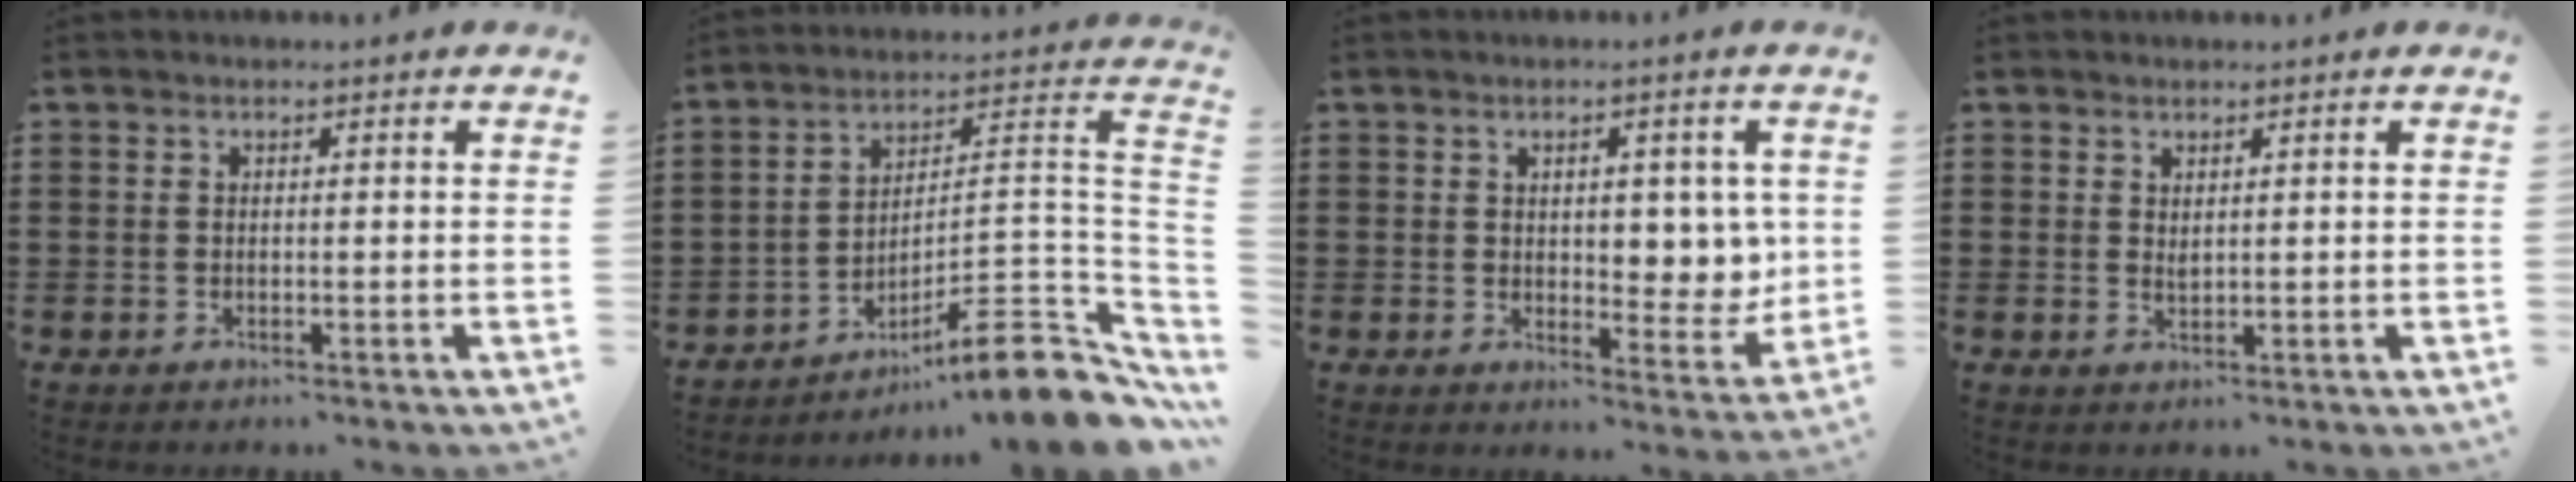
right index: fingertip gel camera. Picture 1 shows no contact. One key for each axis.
{"total": 11.1, "fx": -7.7, "fy": 2.0, "fz": 7.7, "tx": -0.100, "ty": 0.014, "tz": -0.144}
{"total": 5.3, "fx": 1.5, "fy": 3.4, "fz": 3.8, "tx": -0.051, "ty": -0.001, "tz": 0.020}
{"total": 1.0, "fx": 0.9, "fy": 0.3, "fz": 0.4, "tx": -0.009, "ty": 0.001, "tz": 0.017}